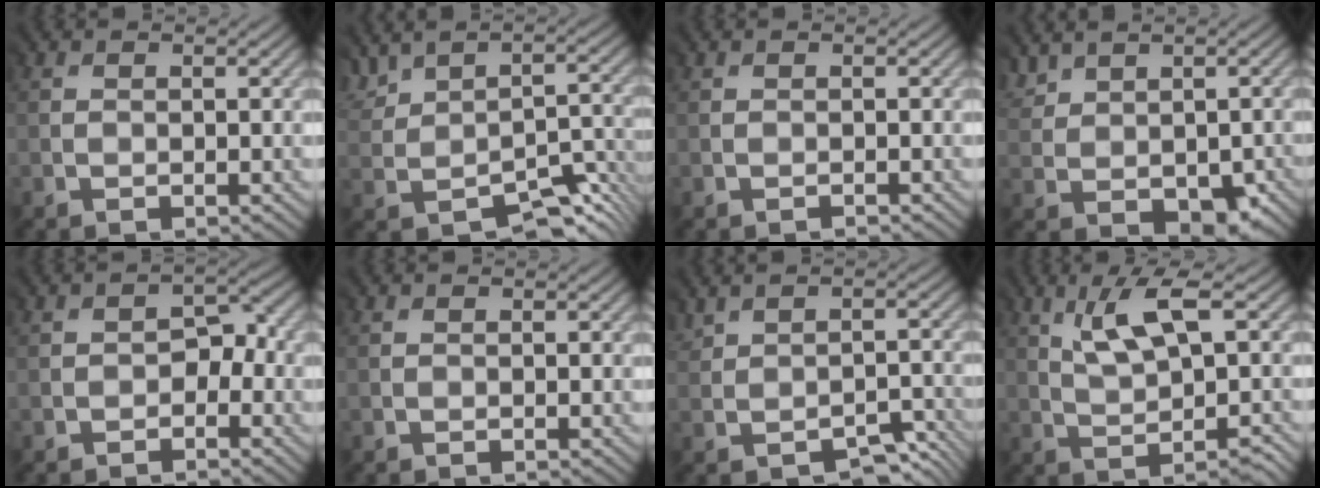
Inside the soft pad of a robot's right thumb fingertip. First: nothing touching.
{"total": 3.5, "force": [0.0, 2.8, 2.0], "torque": [-0.031, -0.008, 0.002]}
{"total": 0.9, "force": [-0.3, -0.5, -0.7], "torque": [0.014, 0.002, -0.007]}
{"total": 5.0, "force": [1.0, 4.0, 2.8], "torque": [-0.062, -0.011, 0.028]}
{"total": 2.5, "force": [-1.2, 1.9, 1.1], "torque": [-0.003, 0.001, -0.017]}
{"total": 0.0}
{"total": 2.3, "force": [-1.3, 1.8, 0.4], "torque": [0.001, -0.009, -0.014]}
{"total": 4.4, "force": [2.1, 0.8, 3.8], "torque": [-0.065, 0.012, 0.041]}